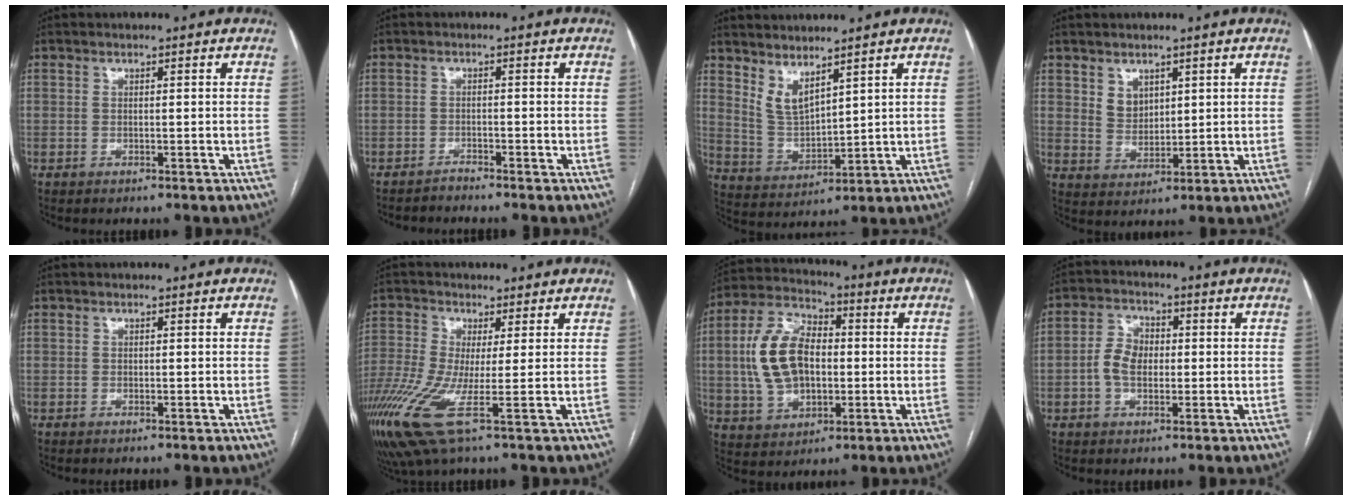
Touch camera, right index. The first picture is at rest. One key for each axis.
{"total": 1.4, "fx": -1.3, "fy": -0.4, "fz": -0.2, "tx": 0.004, "ty": -0.007, "tz": -0.022}
{"total": 5.7, "fx": 4.4, "fy": 1.6, "fz": 3.3, "tx": -0.075, "ty": -0.013, "tz": 0.104}
{"total": 3.9, "fx": 2.1, "fy": 2.9, "fz": 1.6, "tx": -0.034, "ty": -0.001, "tz": 0.051}
{"total": 0.0}
{"total": 10.9, "fx": -4.2, "fy": 0.8, "fz": 10.0, "tx": -0.229, "ty": -0.027, "tz": -0.083}
{"total": 13.6, "fx": 0.2, "fy": 8.1, "fz": 10.9, "tx": -0.240, "ty": 0.025, "tz": 0.009}
{"total": 5.9, "fx": -0.6, "fy": 4.0, "fz": 4.3, "tx": -0.095, "ty": 0.016, "tz": -0.013}